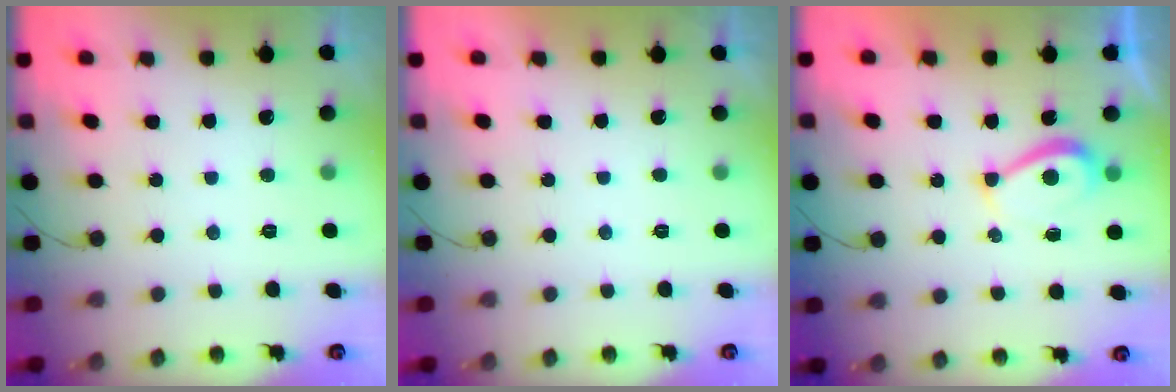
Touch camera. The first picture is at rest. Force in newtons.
{"total": 2.3, "press": 2.3, "slide": 0.3}
{"total": 4.7, "press": 4.7, "slide": 0.5}